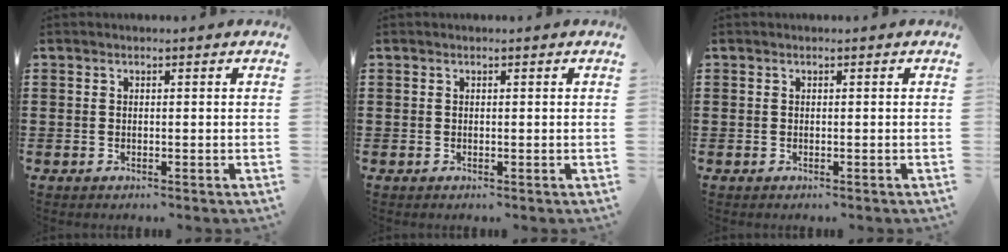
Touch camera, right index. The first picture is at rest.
{"total": 0.0}
{"total": 0.0}